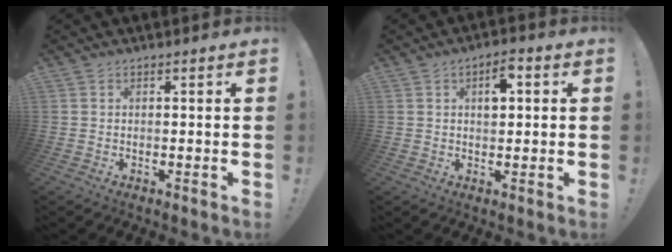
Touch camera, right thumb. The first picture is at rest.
{"total": 4.7, "force": [1.1, 2.8, 3.7], "torque": [-0.037, -0.004, 0.010]}